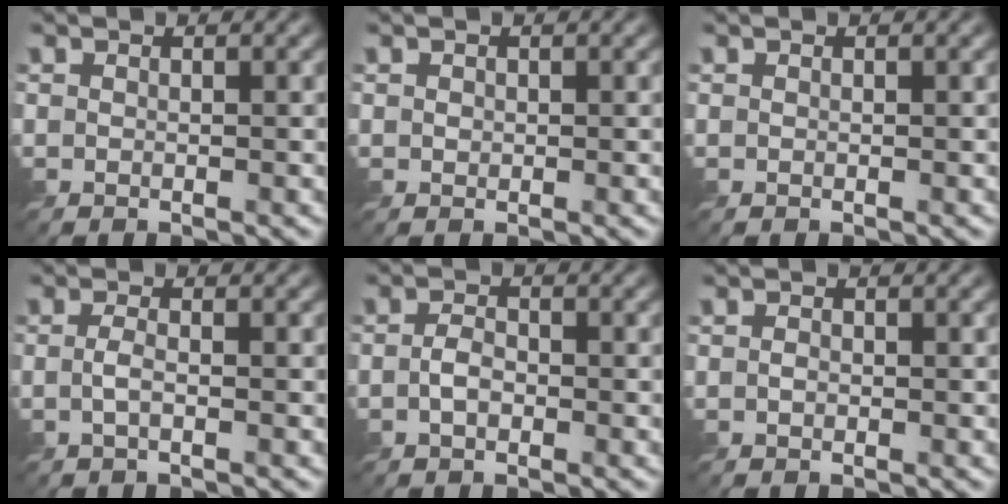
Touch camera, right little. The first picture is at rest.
{"total": 0.5, "force": [0.1, 0.5, 0.1], "torque": [-0.002, -0.002, 0.003]}
{"total": 0.0}
{"total": 1.3, "force": [-0.6, 0.3, 1.1], "torque": [-0.024, 0.000, -0.016]}
{"total": 1.9, "force": [-0.8, 1.1, 1.3], "torque": [-0.024, 0.002, -0.021]}
{"total": 0.6, "force": [-0.4, 0.4, 0.3], "torque": [-0.006, -0.003, -0.008]}